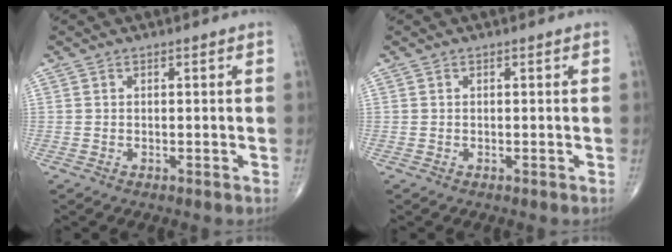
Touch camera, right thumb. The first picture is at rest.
{"total": 0.0}